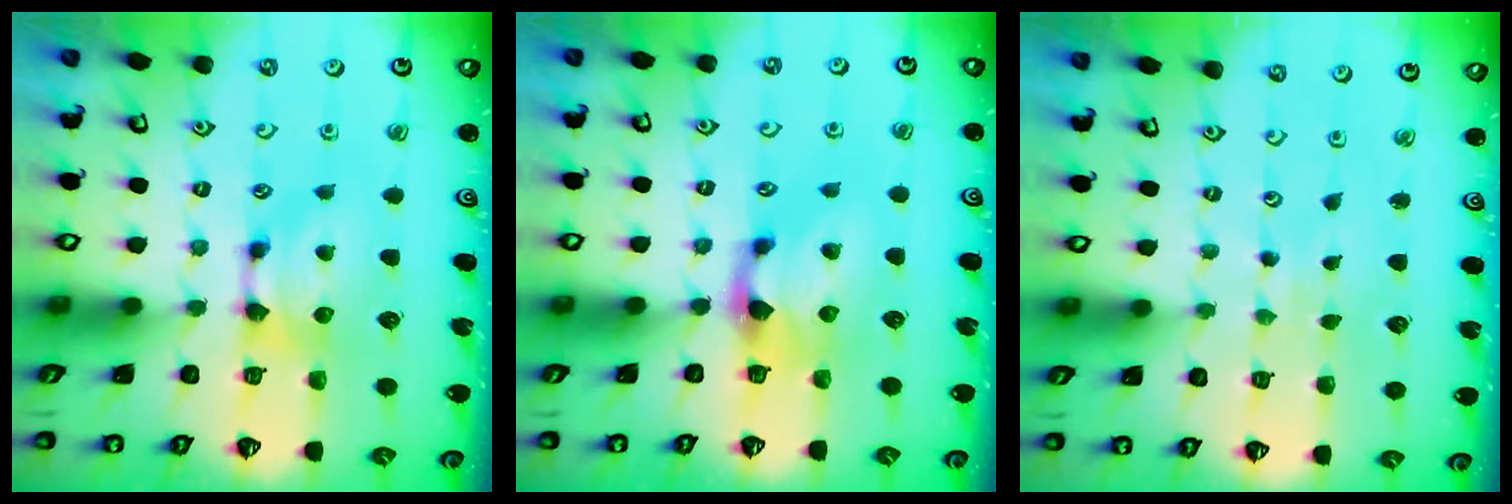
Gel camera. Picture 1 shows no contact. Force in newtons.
{"total": 1.4, "press": 0.9, "slide": 1.0}
{"total": 5.3, "press": 5.3, "slide": 0.3}